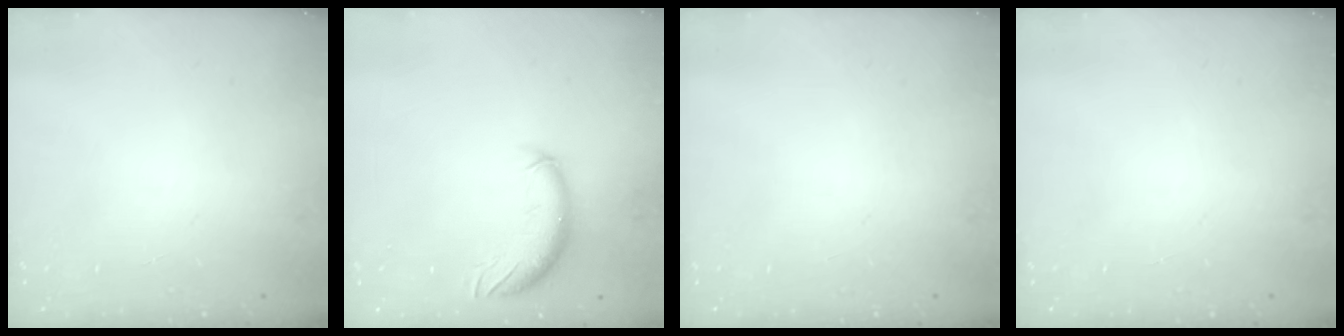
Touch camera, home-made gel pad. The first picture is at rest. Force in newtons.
{"total": 10.2, "press": 10.0, "slide": 2.1}
{"total": 0.0}
{"total": 0.0}